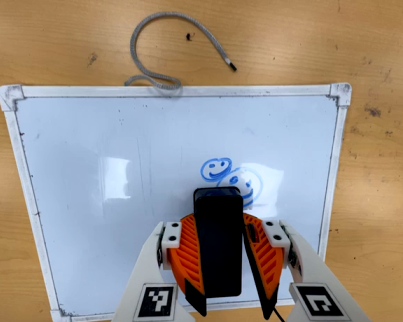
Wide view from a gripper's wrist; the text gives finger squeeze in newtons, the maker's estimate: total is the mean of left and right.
{"total": 12.6, "left": 12.7, "right": 12.5}